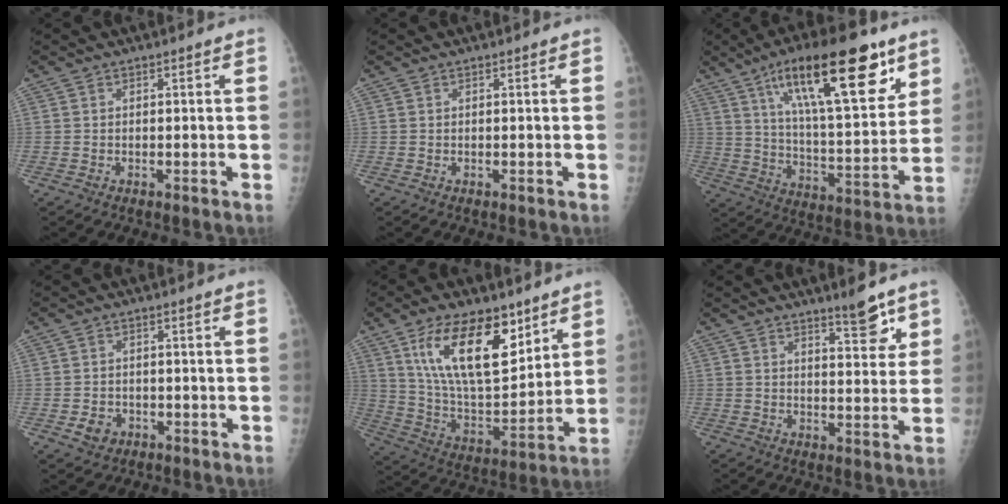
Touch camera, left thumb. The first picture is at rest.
{"total": 0.0}
{"total": 24.5, "force": [13.2, 7.7, 19.1], "torque": [-0.275, -0.042, 0.220]}
{"total": 3.3, "force": [-1.3, 2.7, 1.3], "torque": [-0.012, 0.005, -0.017]}
{"total": 19.9, "force": [10.6, 9.3, 14.1], "torque": [-0.202, -0.060, 0.196]}
{"total": 6.3, "force": [4.6, 1.8, 4.0], "torque": [-0.038, -0.033, 0.063]}